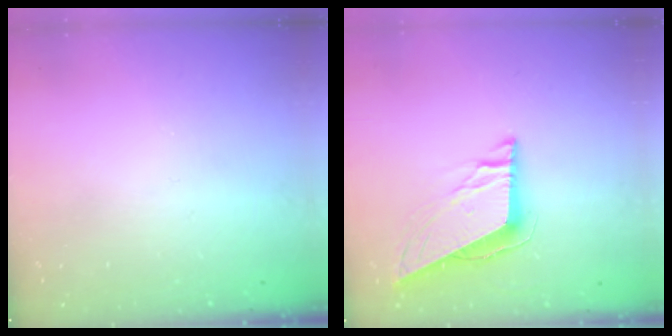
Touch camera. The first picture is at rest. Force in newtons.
{"total": 9.0, "press": 8.9, "slide": 1.5}